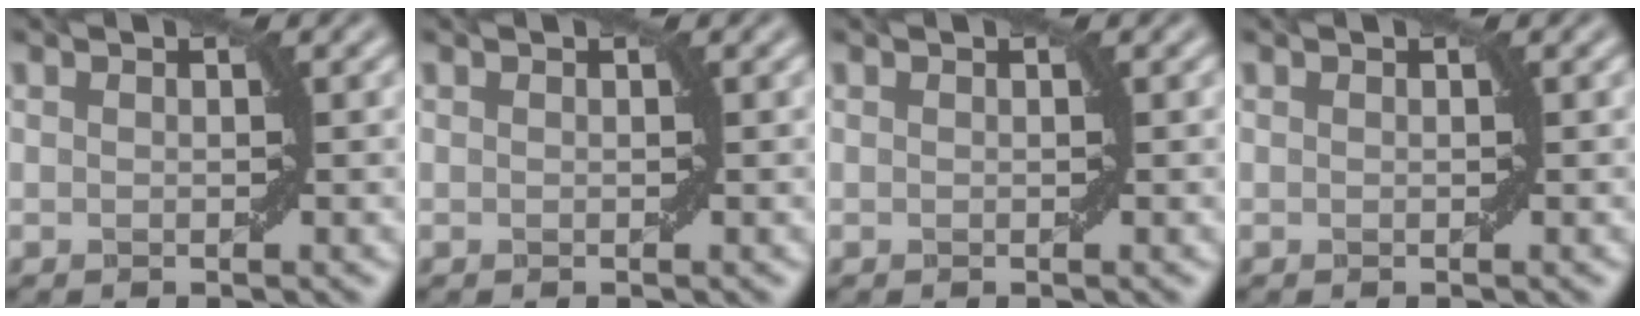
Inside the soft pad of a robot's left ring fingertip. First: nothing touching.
{"total": 0.0}
{"total": 0.0}
{"total": 0.0}